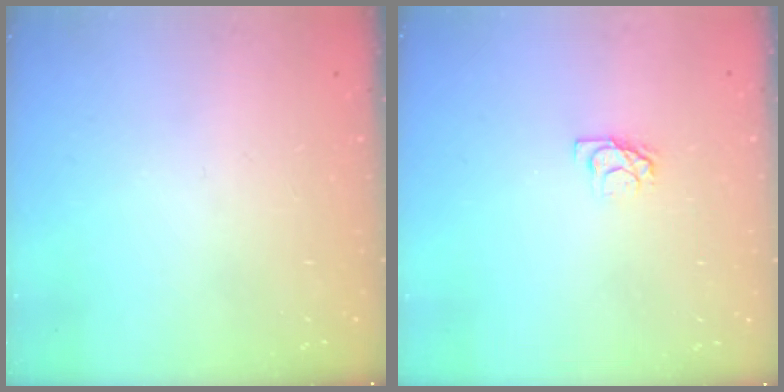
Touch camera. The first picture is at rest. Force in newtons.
{"total": 4.9, "press": 4.9, "slide": 0.6}